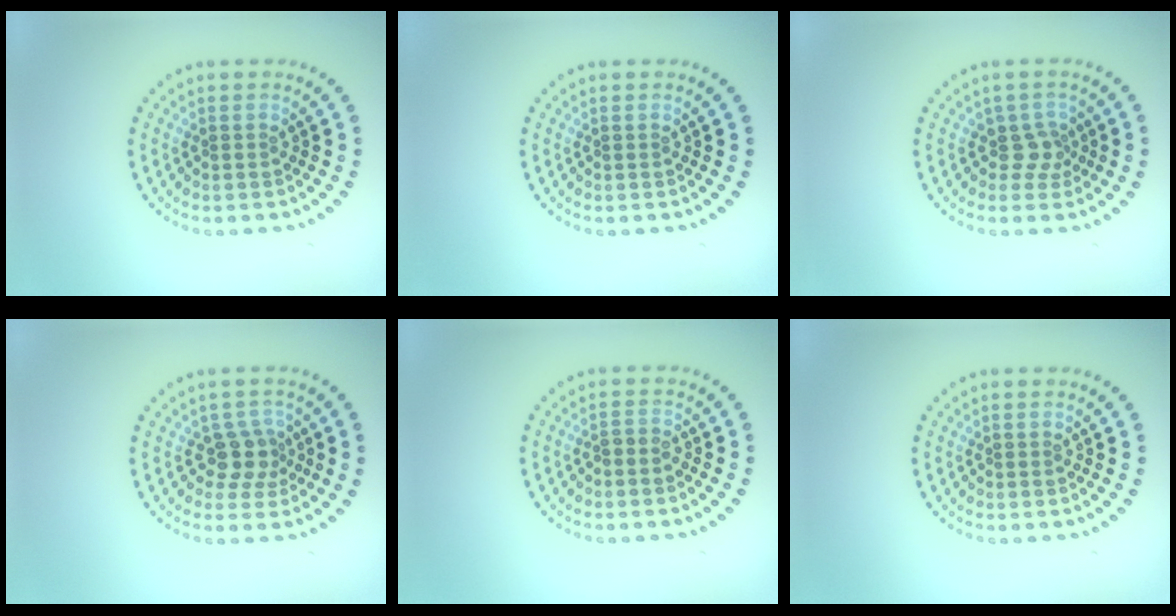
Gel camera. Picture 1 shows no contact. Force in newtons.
{"total": 0.0}
{"total": 2.0, "press": 1.5, "slide": 1.3}
{"total": 2.6, "press": 2.0, "slide": 1.6}
{"total": 0.9, "press": 0.5, "slide": 0.8}
{"total": 0.0}